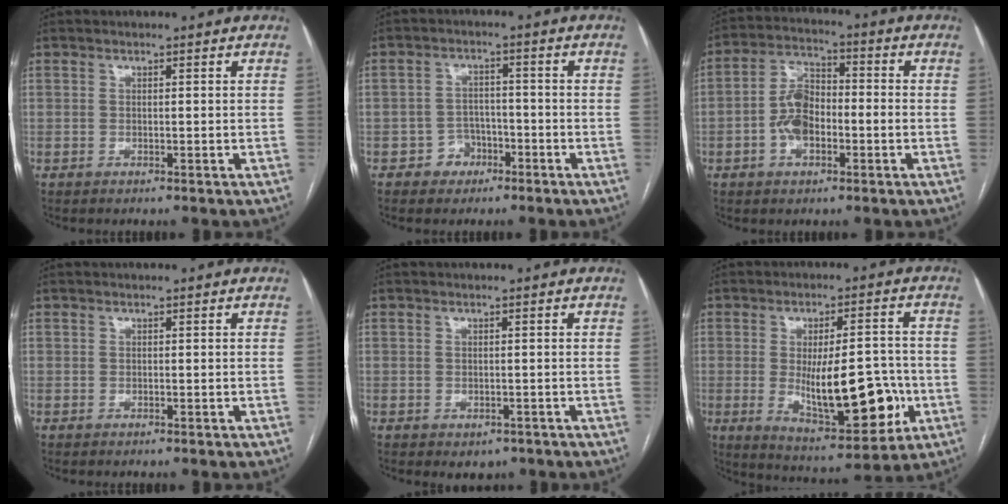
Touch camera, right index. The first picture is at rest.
{"total": 3.9, "force": [-2.1, 3.2, 0.6], "torque": [-0.003, 0.015, -0.033]}
{"total": 7.8, "force": [-2.0, 4.2, 6.3], "torque": [-0.135, 0.022, -0.039]}
{"total": 0.0}
{"total": 2.2, "force": [-1.1, 1.7, 0.9], "torque": [-0.007, 0.001, -0.004]}
{"total": 15.2, "force": [-2.7, 5.0, 14.1], "torque": [-0.214, -0.004, -0.028]}